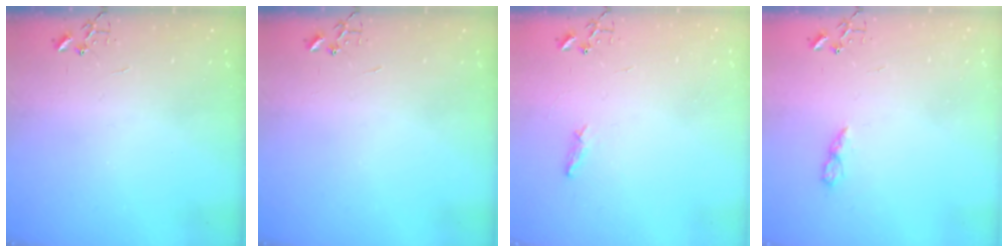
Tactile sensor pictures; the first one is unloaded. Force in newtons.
{"total": 0.0}
{"total": 5.9, "press": 5.8, "slide": 0.7}
{"total": 5.8, "press": 5.7, "slide": 0.6}